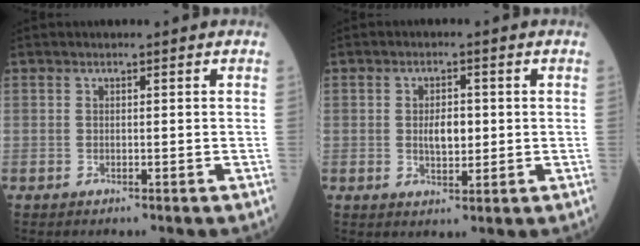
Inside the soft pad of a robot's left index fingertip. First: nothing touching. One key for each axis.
{"total": 3.6, "fx": 0.0, "fy": 1.8, "fz": 3.1, "tx": -0.048, "ty": 0.000, "tz": 0.004}